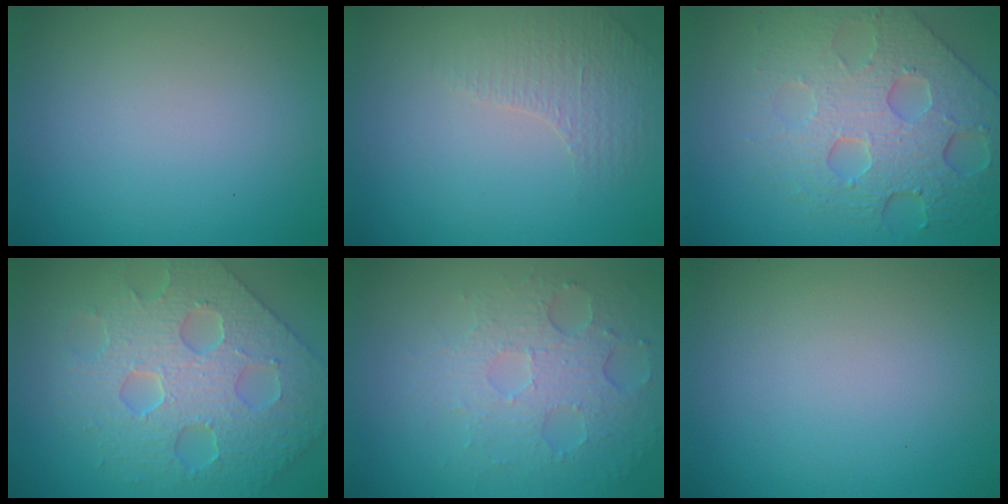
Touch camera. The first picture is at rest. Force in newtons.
{"total": 1.3, "press": 0.9, "slide": 0.9}
{"total": 7.9, "press": 5.6, "slide": 5.6}
{"total": 6.9, "press": 6.1, "slide": 3.3}
{"total": 5.1, "press": 3.5, "slide": 3.7}
{"total": 0.0}